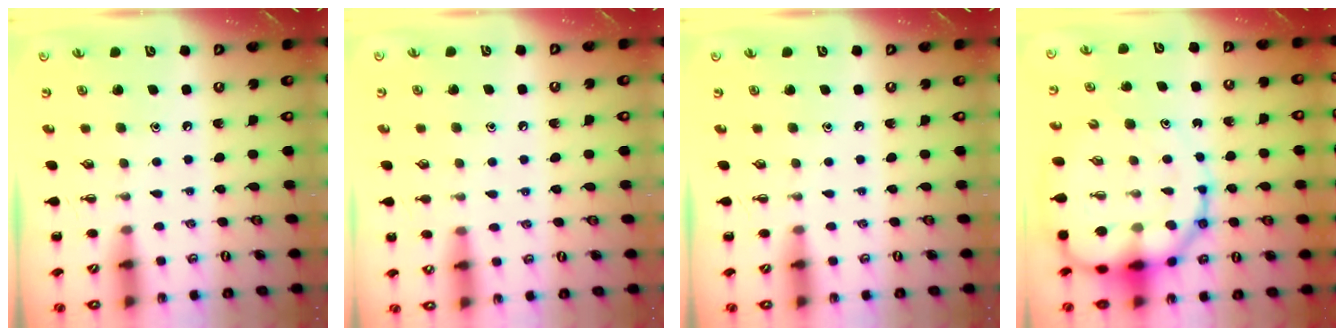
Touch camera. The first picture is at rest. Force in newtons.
{"total": 6.0, "press": 5.7, "slide": 1.9}
{"total": 0.0}
{"total": 16.9, "press": 16.4, "slide": 4.1}